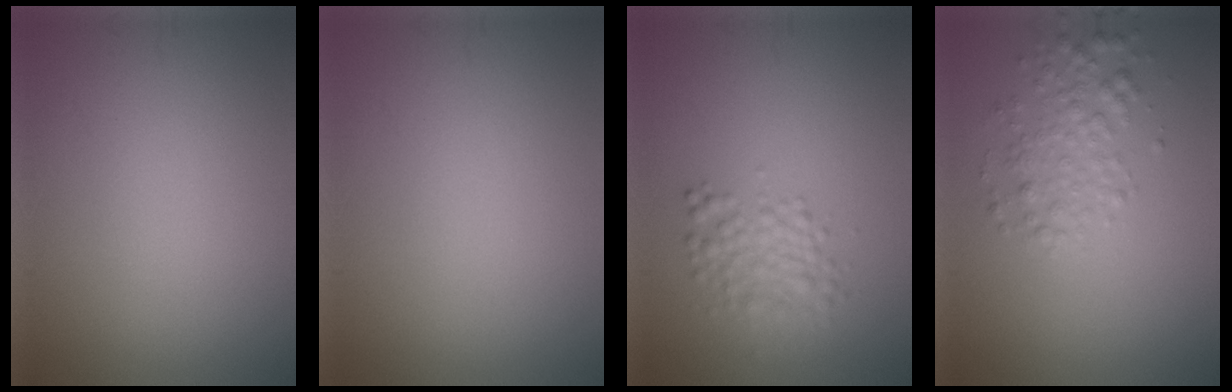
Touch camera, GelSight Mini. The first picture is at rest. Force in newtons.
{"total": 0.0}
{"total": 2.9, "press": 2.9, "slide": 0.0}
{"total": 2.8, "press": 2.8, "slide": 0.1}